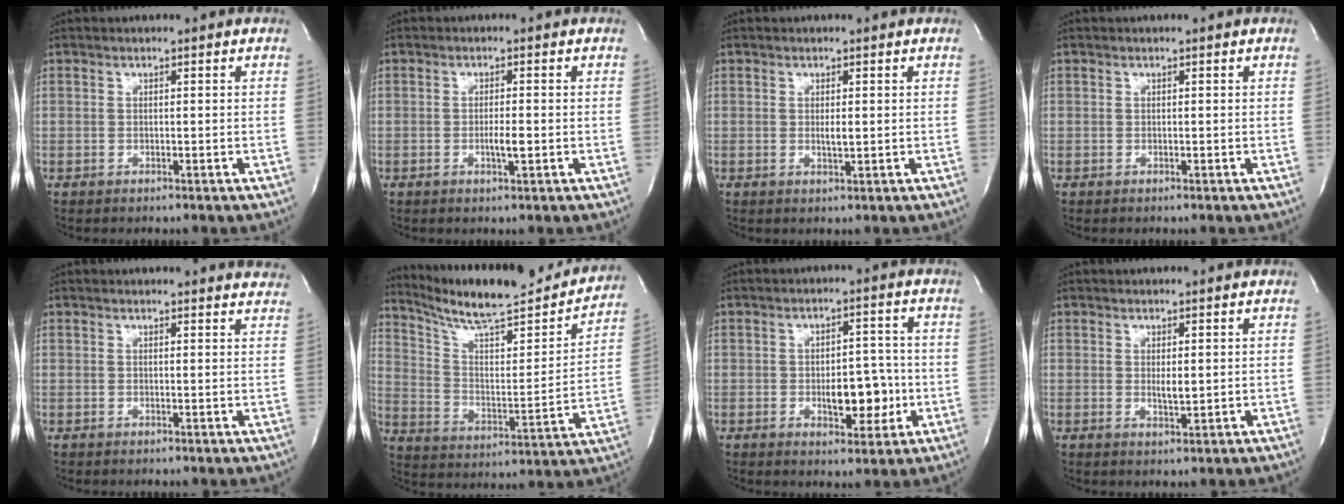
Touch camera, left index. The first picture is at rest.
{"total": 2.4, "force": [-1.2, 0.2, 2.1], "torque": [-0.039, -0.007, -0.021]}
{"total": 1.4, "force": [-0.5, 0.3, 1.3], "torque": [-0.024, -0.008, -0.007]}
{"total": 0.0}
{"total": 6.9, "force": [6.8, 0.8, 0.6], "torque": [0.013, -0.026, 0.040]}
{"total": 22.4, "force": [20.2, 2.9, 9.3], "torque": [-0.148, -0.031, 0.294]}
{"total": 7.0, "force": [-2.1, 3.4, 5.8], "torque": [-0.077, 0.000, -0.026]}
{"total": 1.8, "force": [-0.3, 0.6, 1.7], "torque": [-0.031, -0.011, -0.001]}